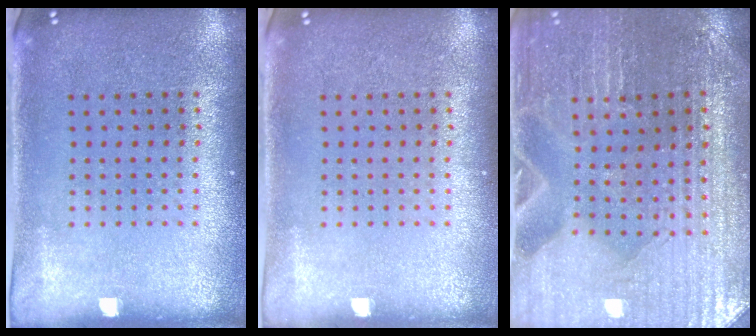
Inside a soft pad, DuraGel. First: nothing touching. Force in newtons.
{"total": 0.0}
{"total": 2.2, "press": 2.1, "slide": 0.2}